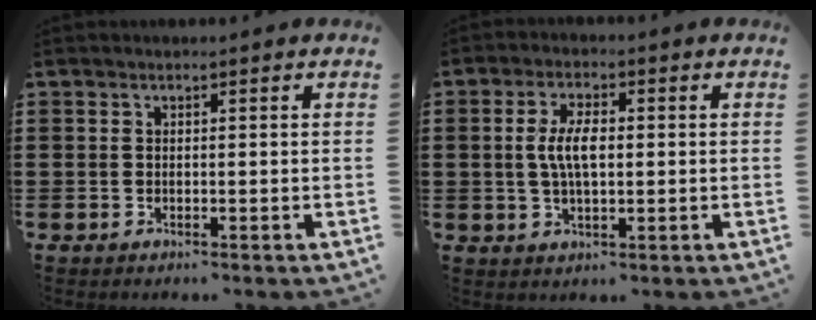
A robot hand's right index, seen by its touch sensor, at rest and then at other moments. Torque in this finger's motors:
{"motor_torque": [0.18, -0.05, 0.21, 0.08]}